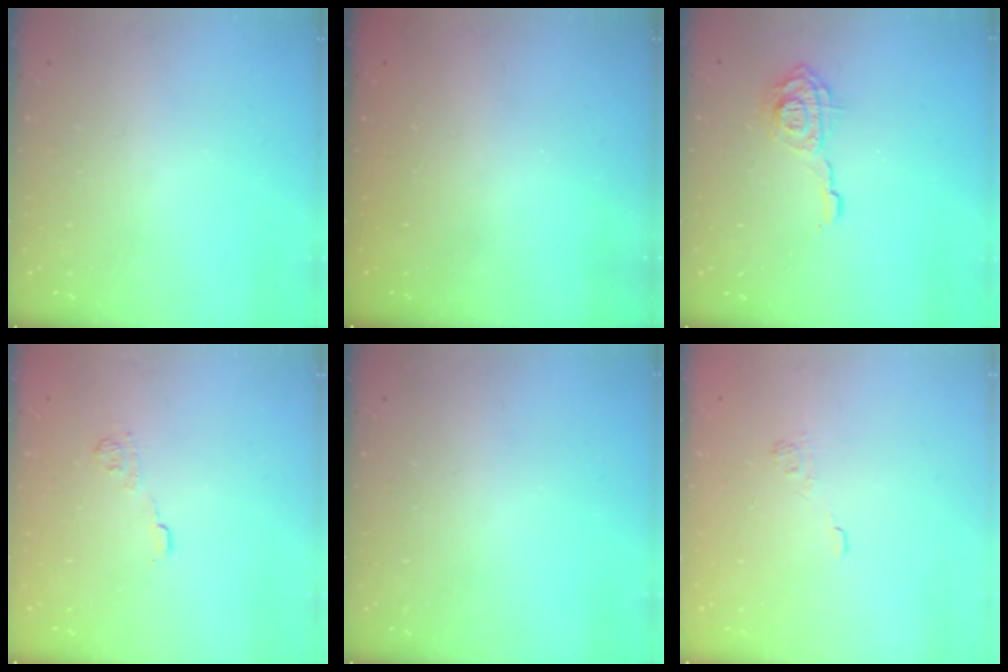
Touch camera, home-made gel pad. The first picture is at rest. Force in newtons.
{"total": 2.3, "press": 2.2, "slide": 0.8}
{"total": 10.3, "press": 10.3, "slide": 1.0}
{"total": 8.7, "press": 8.6, "slide": 1.3}
{"total": 0.0}
{"total": 2.3, "press": 1.8, "slide": 1.3}